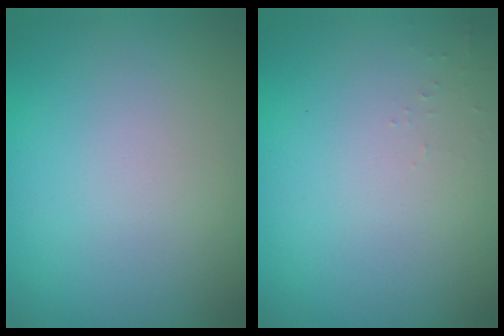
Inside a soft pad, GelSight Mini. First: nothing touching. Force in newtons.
{"total": 0.5, "press": 0.5, "slide": 0.2}